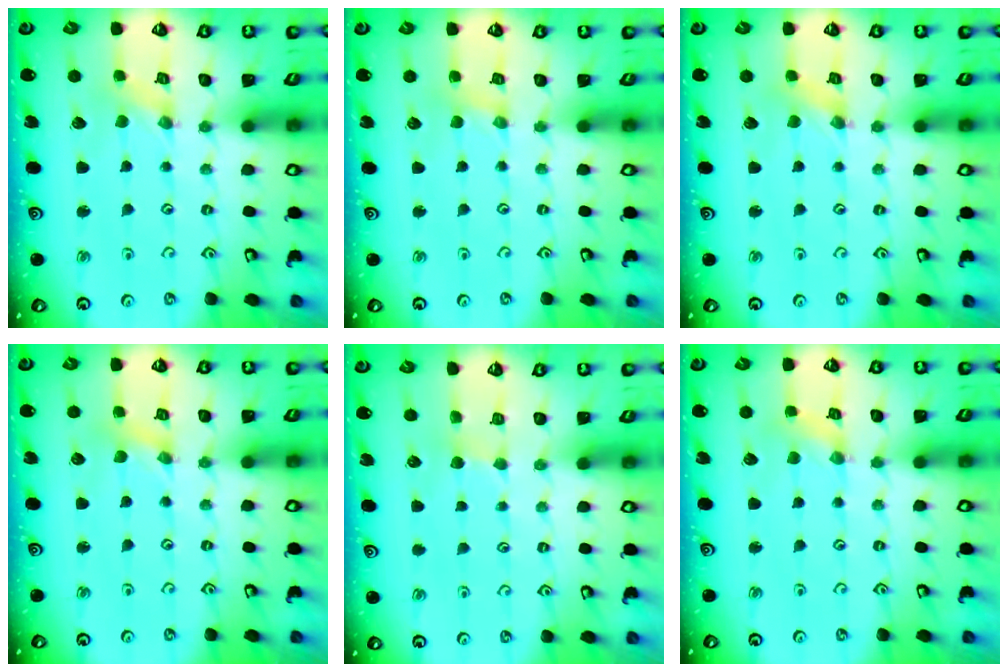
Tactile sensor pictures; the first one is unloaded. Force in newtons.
{"total": 2.0, "press": 2.0, "slide": 0.3}
{"total": 1.6, "press": 1.6, "slide": 0.3}
{"total": 1.1, "press": 1.1, "slide": 0.2}
{"total": 2.9, "press": 2.9, "slide": 0.5}
{"total": 2.5, "press": 2.5, "slide": 0.3}